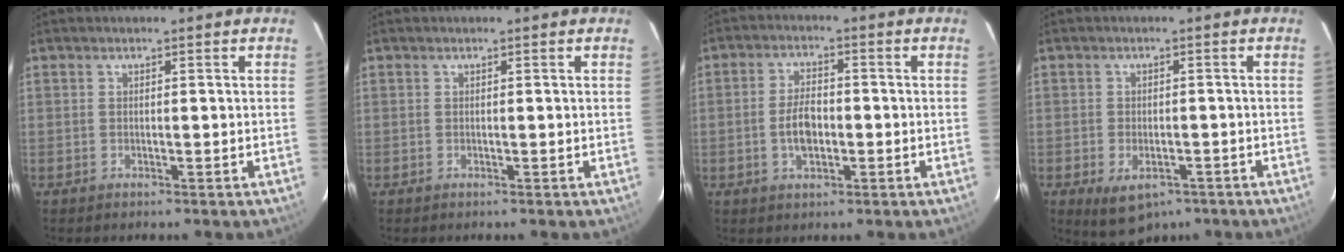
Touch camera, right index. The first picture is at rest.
{"total": 0.0}
{"total": 5.9, "force": [-1.2, 3.2, 4.8], "torque": [-0.094, 0.005, -0.017]}
{"total": 7.5, "force": [-4.1, 4.5, 4.3], "torque": [-0.082, -0.018, -0.056]}